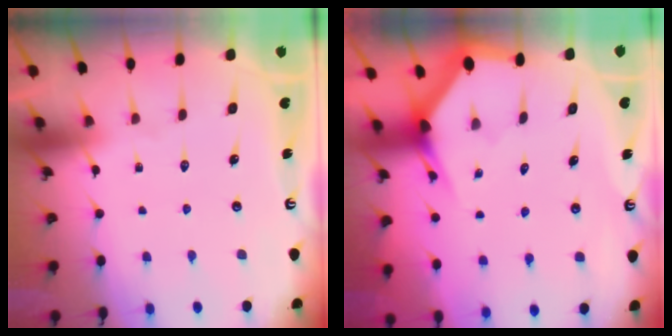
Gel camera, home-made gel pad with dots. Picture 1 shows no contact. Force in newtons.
{"total": 2.9, "press": 2.9, "slide": 0.1}